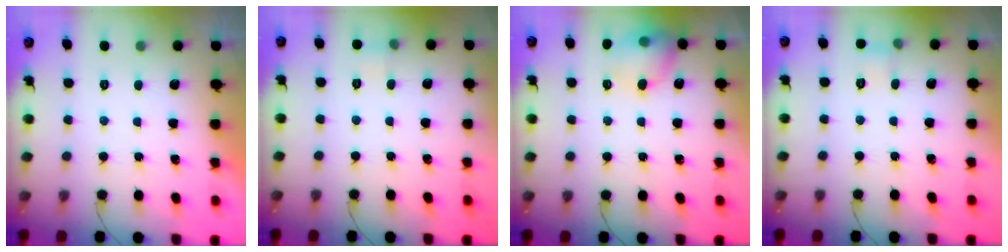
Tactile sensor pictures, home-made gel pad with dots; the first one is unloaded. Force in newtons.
{"total": 4.2, "press": 3.8, "slide": 1.8}
{"total": 11.9, "press": 11.7, "slide": 1.9}
{"total": 4.7, "press": 4.5, "slide": 1.4}